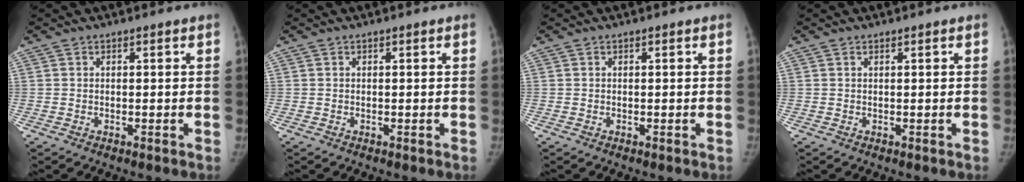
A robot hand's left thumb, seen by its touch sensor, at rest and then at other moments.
{"total": 0.0}
{"total": 0.0}
{"total": 0.0}